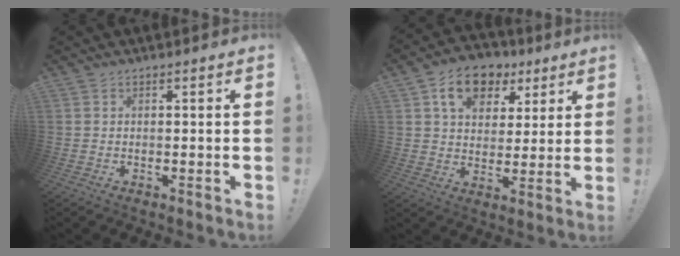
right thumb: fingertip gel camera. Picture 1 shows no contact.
{"total": 12.1, "force": [6.0, 8.7, 6.0], "torque": [-0.091, -0.020, 0.113]}